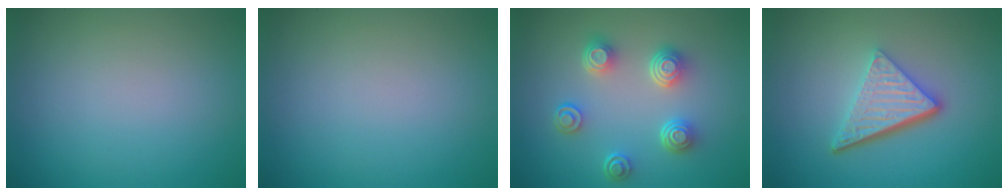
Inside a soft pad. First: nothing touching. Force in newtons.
{"total": 0.0}
{"total": 4.4, "press": 3.2, "slide": 2.9}
{"total": 5.3, "press": 3.6, "slide": 3.9}